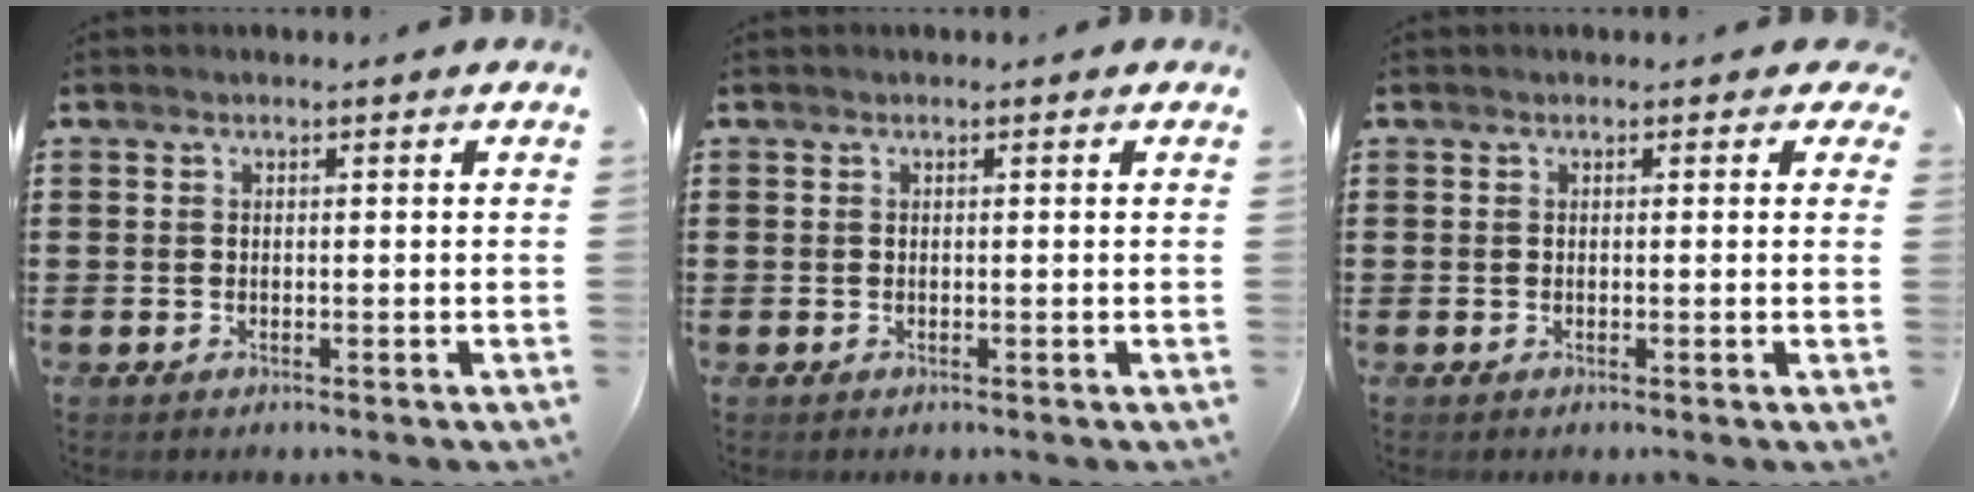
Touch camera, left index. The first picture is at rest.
{"total": 0.0}
{"total": 0.7, "force": [0.1, 0.6, 0.4], "torque": [-0.010, 0.006, 0.000]}